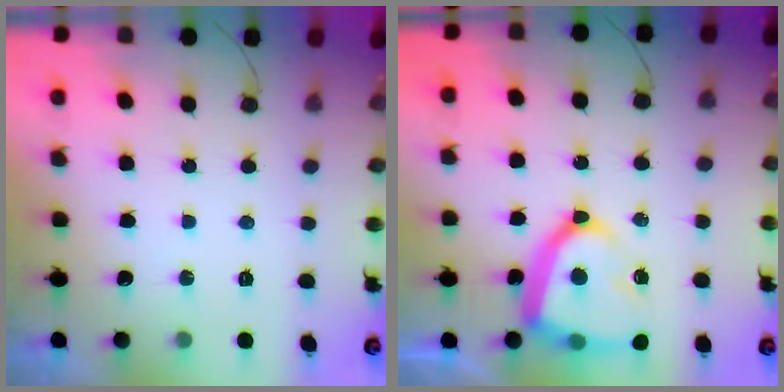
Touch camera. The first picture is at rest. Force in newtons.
{"total": 16.9, "press": 16.8, "slide": 1.5}